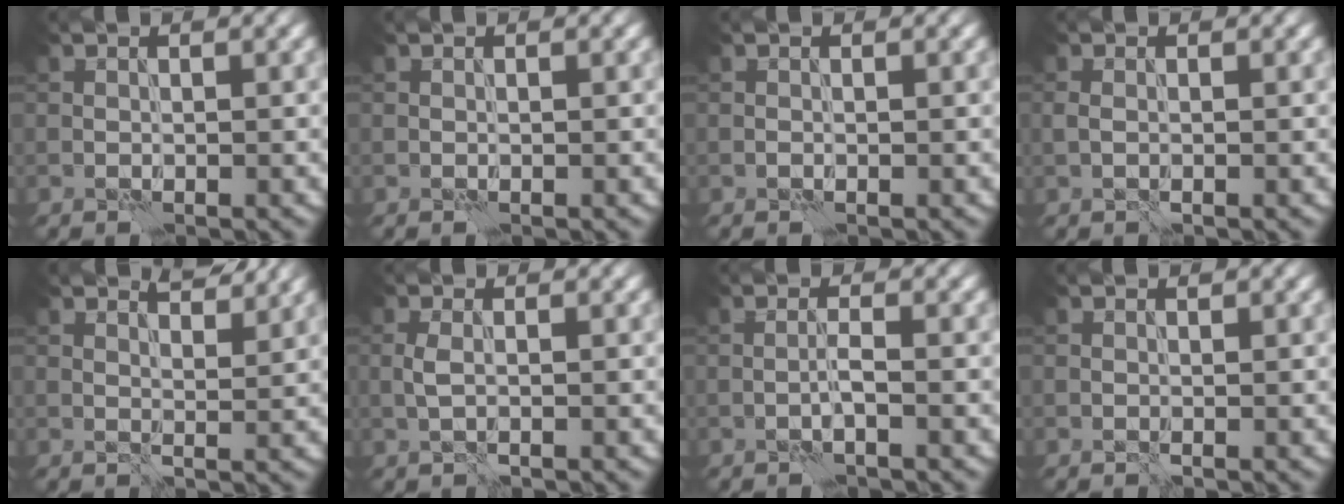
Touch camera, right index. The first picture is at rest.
{"total": 0.0}
{"total": 0.0}
{"total": 1.0, "force": [0.1, 0.6, 0.8], "torque": [-0.017, -0.003, 0.003]}
{"total": 2.6, "force": [2.3, 0.5, 1.2], "torque": [-0.017, -0.008, 0.036]}
{"total": 1.2, "force": [0.0, 0.4, 1.2], "torque": [-0.027, 0.001, -0.001]}
{"total": 1.3, "force": [-0.7, -0.1, 1.1], "torque": [-0.021, 0.004, -0.015]}
{"total": 0.0}